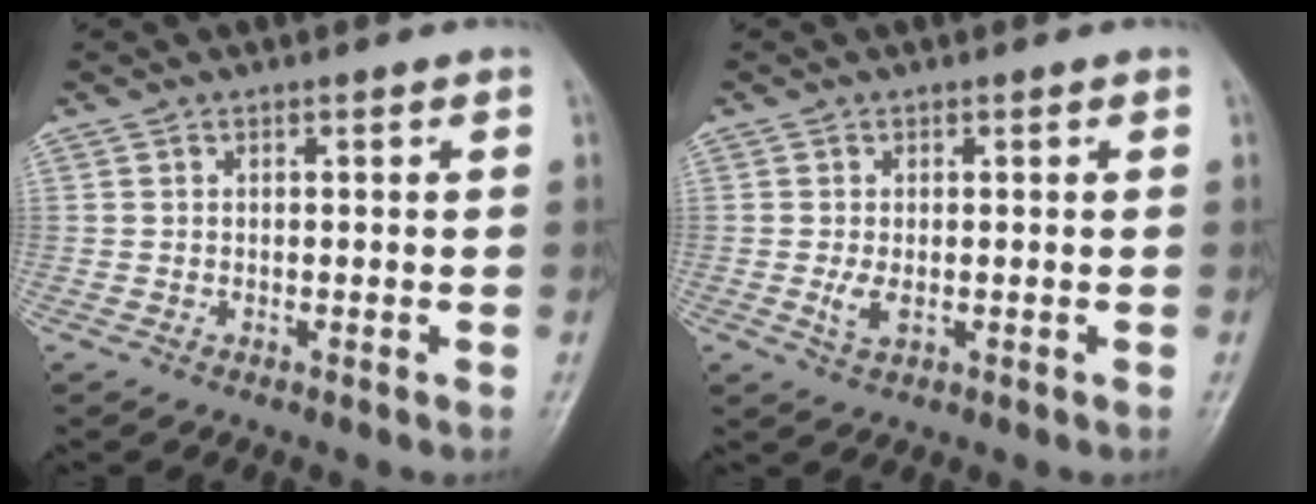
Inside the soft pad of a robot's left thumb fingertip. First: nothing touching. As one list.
[{"total": 2.5, "force": [0.0, 1.4, 2.0], "torque": [-0.044, -0.008, 0.003]}]